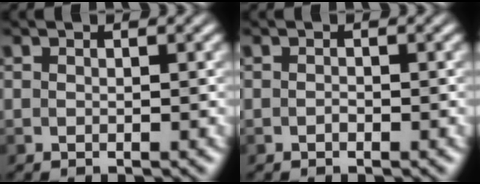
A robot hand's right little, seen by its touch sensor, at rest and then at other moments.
{"total": 0.6, "force": [-0.6, 0.1, 0.0], "torque": [0.002, 0.000, -0.011]}